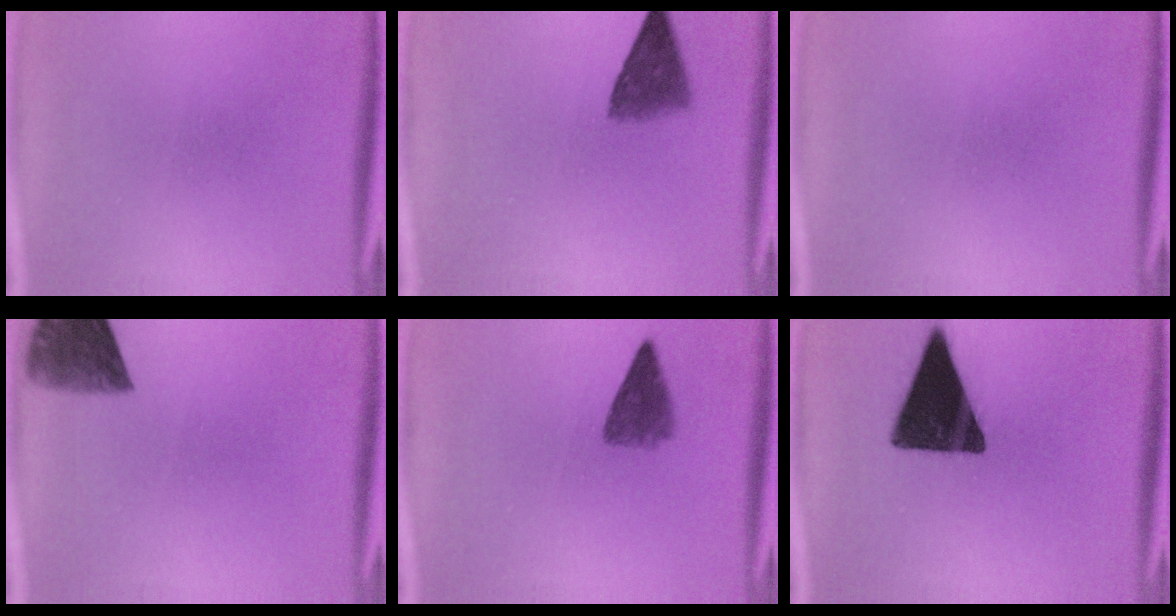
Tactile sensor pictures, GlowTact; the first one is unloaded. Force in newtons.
{"total": 5.4}
{"total": 0.0}
{"total": 8.2}
{"total": 4.2}
{"total": 16.3}